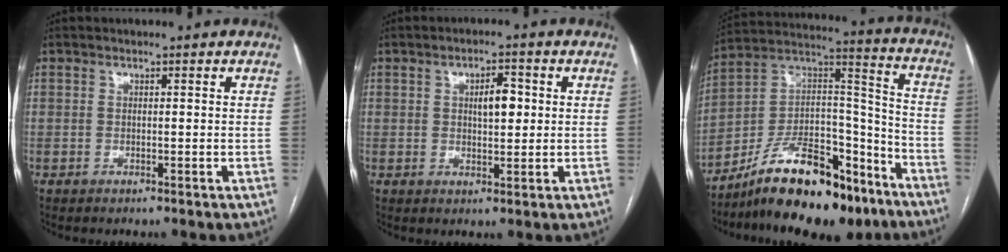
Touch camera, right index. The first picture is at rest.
{"total": 4.3, "force": [0.9, 1.7, 3.9], "torque": [-0.062, 0.006, 0.016]}
{"total": 21.4, "force": [-15.5, 7.5, 12.6], "torque": [-0.200, 0.044, -0.258]}